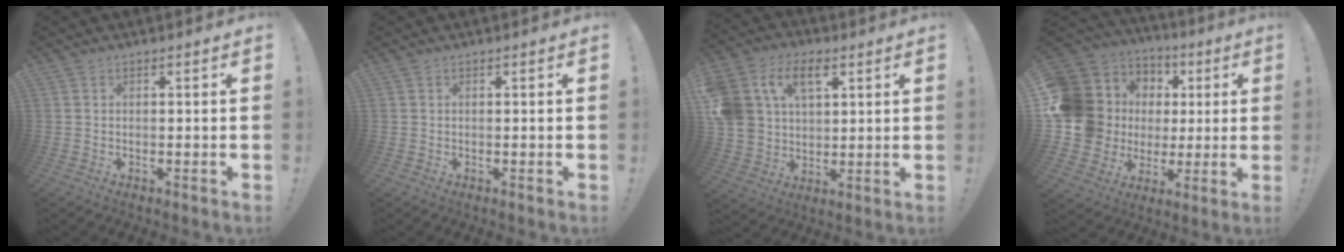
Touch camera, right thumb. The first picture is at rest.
{"total": 0.0}
{"total": 15.7, "force": [6.7, 11.3, 8.7], "torque": [-0.166, -0.031, 0.128]}
{"total": 17.1, "force": [2.6, 15.1, 7.5], "torque": [-0.128, -0.012, 0.090]}